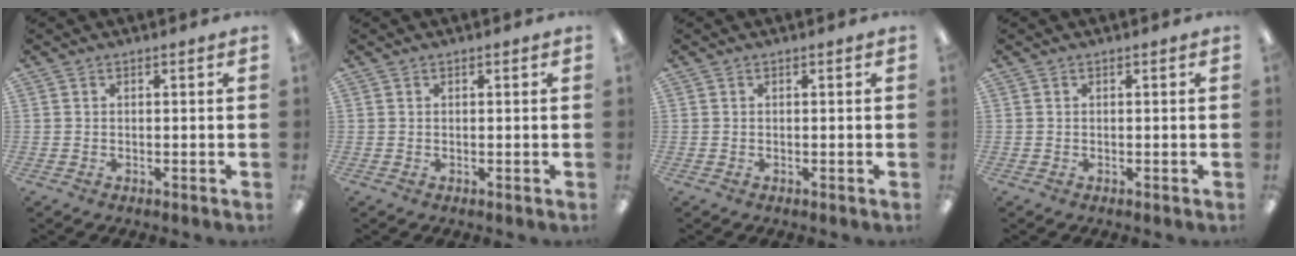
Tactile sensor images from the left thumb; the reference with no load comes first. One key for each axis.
{"total": 0.0}
{"total": 0.0}
{"total": 0.0}